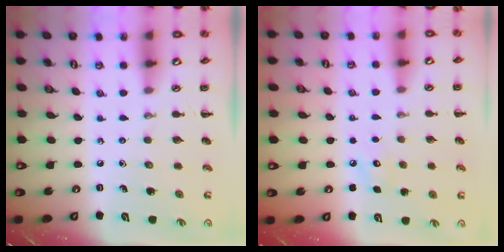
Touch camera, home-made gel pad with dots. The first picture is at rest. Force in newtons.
{"total": 5.1, "press": 4.9, "slide": 1.3}